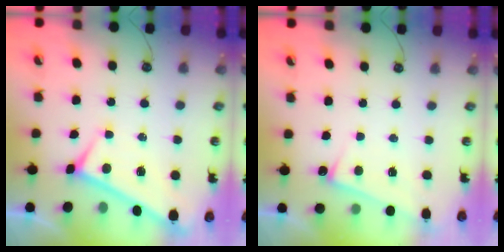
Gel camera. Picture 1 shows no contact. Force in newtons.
{"total": 2.5, "press": 2.5, "slide": 0.4}